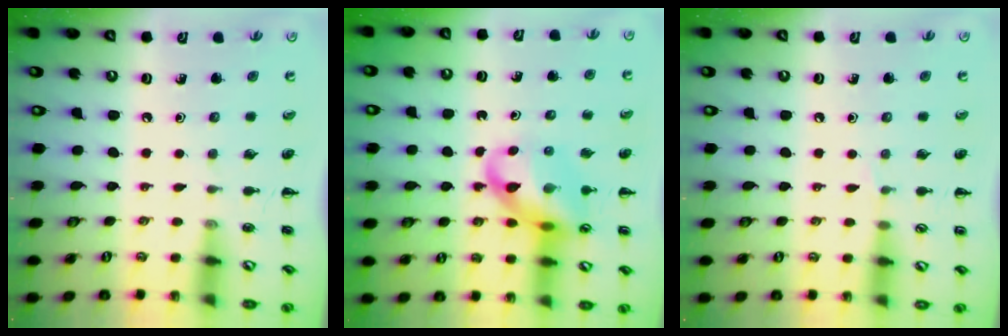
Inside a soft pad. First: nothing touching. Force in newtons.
{"total": 15.5, "press": 15.1, "slide": 3.4}
{"total": 3.1, "press": 2.9, "slide": 1.1}